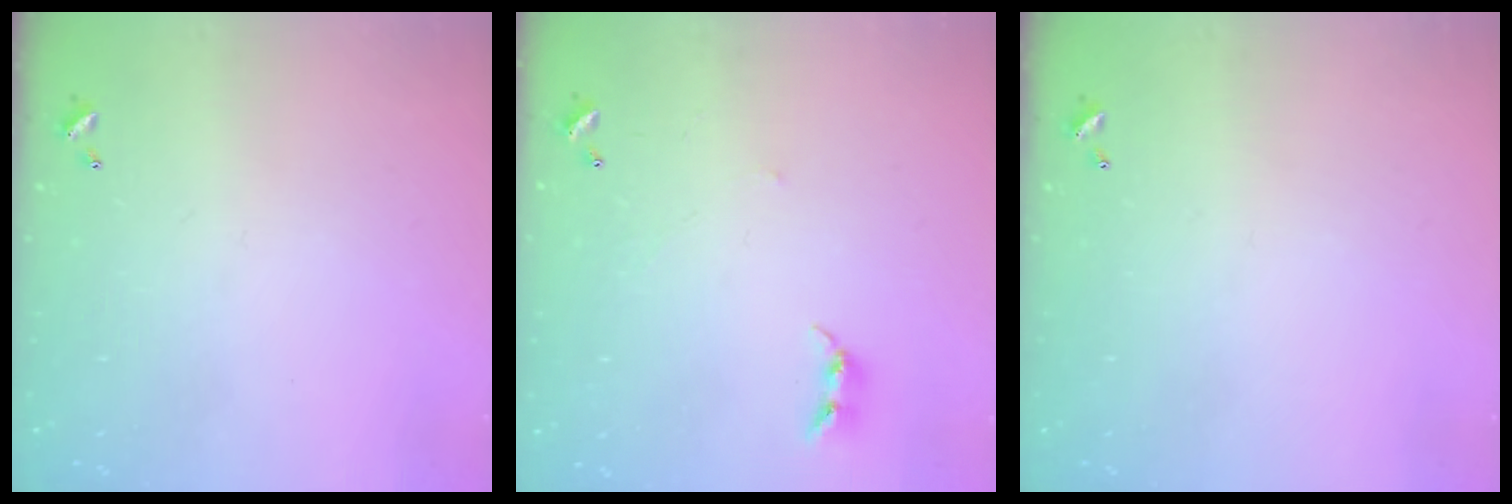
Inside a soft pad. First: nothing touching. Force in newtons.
{"total": 2.4, "press": 2.4, "slide": 0.2}
{"total": 0.0}